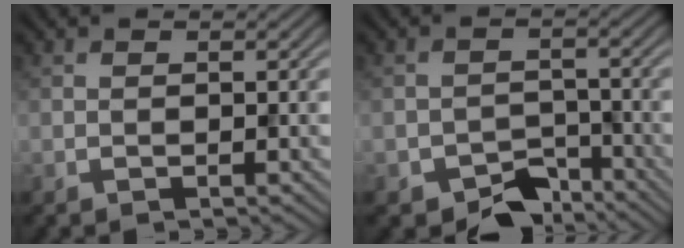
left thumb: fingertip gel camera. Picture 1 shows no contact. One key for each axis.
{"total": 5.1, "fx": -3.8, "fy": 2.8, "fz": 1.9, "tx": -0.024, "ty": -0.008, "tz": -0.067}